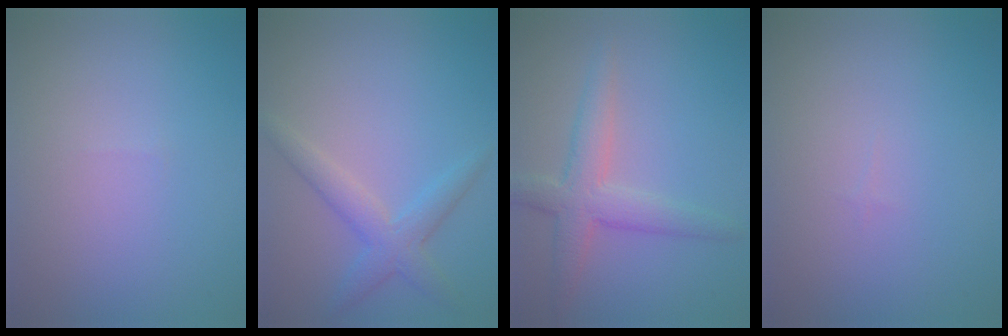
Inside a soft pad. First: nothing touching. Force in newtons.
{"total": 2.9, "press": 2.9, "slide": 0.2}
{"total": 3.9, "press": 3.9, "slide": 0.2}
{"total": 0.0}